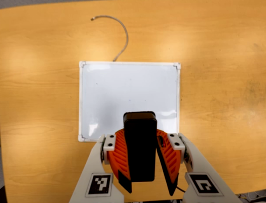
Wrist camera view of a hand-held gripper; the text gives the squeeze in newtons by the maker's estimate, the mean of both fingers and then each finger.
{"total": 10.0, "left": 10.0, "right": 9.9}